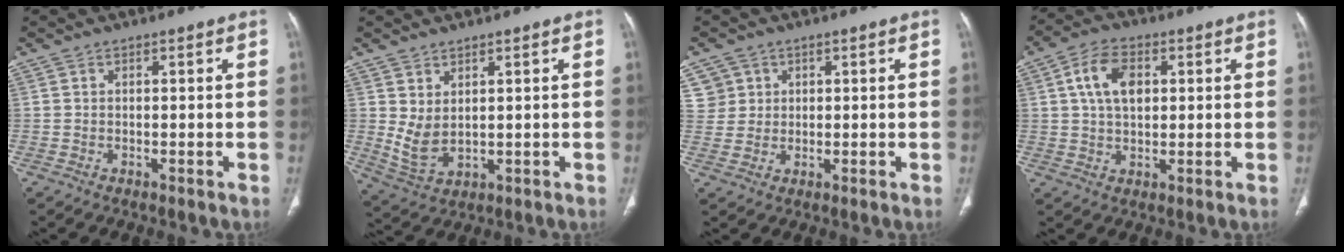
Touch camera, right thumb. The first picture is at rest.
{"total": 5.4, "force": [1.5, 3.1, 4.1], "torque": [-0.078, -0.015, 0.046]}
{"total": 4.1, "force": [1.7, 3.7, -0.1], "torque": [0.030, -0.006, 0.029]}
{"total": 8.5, "force": [2.2, 5.3, 6.3], "torque": [-0.103, 0.005, 0.036]}